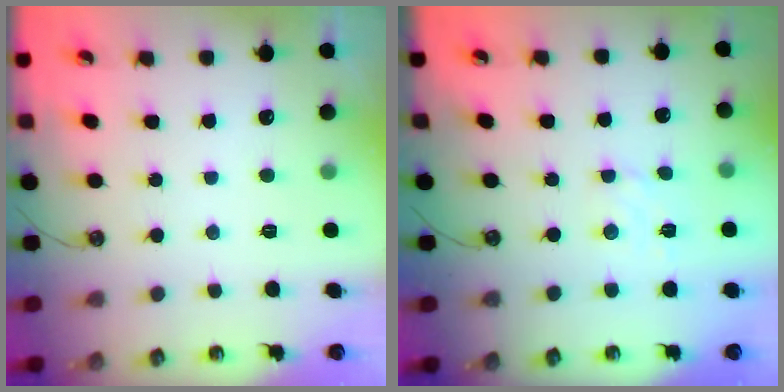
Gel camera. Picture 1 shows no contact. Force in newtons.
{"total": 2.8, "press": 2.7, "slide": 0.4}